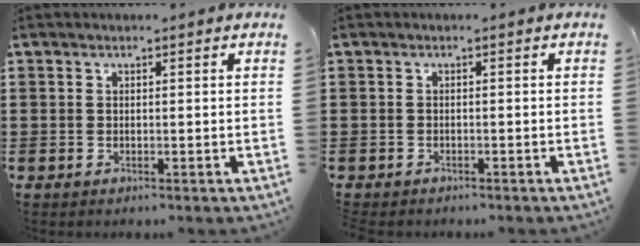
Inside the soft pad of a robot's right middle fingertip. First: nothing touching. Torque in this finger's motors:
{"motor_torque": [1.08, 0.25, 0.09, 0.01]}